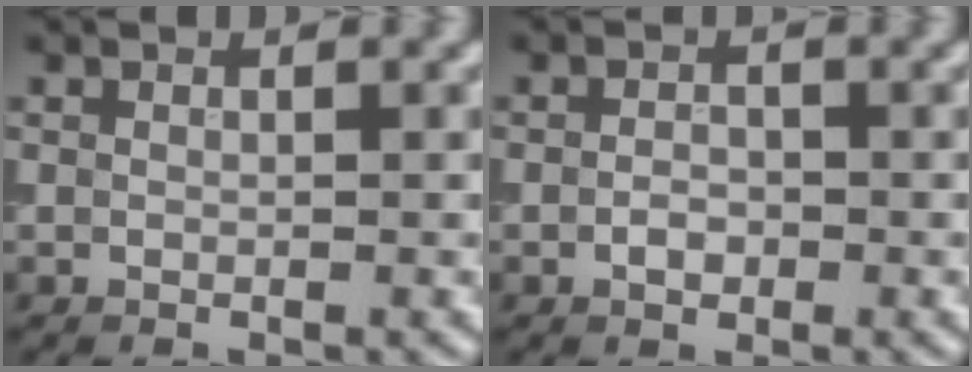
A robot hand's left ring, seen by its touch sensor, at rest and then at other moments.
{"total": 1.3, "force": [-0.5, 0.9, 0.9], "torque": [-0.017, 0.002, -0.011]}